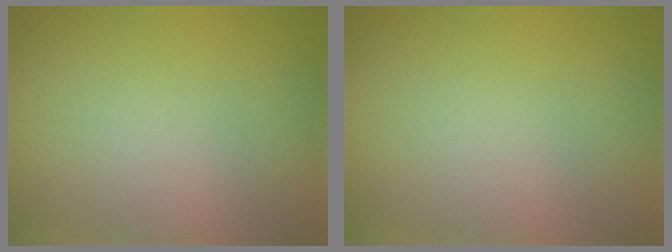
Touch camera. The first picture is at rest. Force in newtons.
{"total": 0.0}